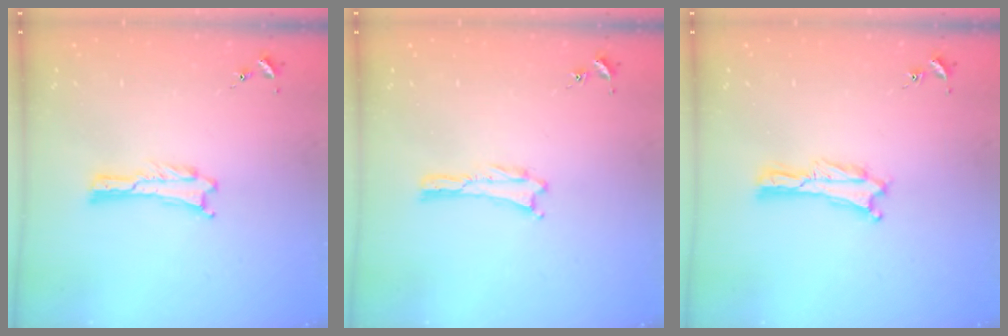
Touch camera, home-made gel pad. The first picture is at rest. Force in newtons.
{"total": 0.0}
{"total": 0.0}